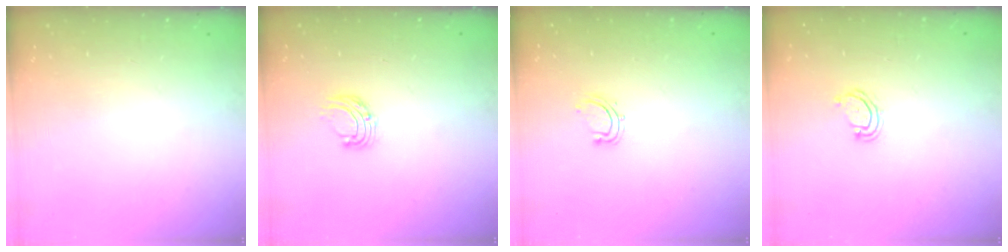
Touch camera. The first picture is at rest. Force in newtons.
{"total": 5.4, "press": 5.4, "slide": 0.6}
{"total": 4.2, "press": 4.1, "slide": 0.9}
{"total": 3.9, "press": 3.9, "slide": 0.4}